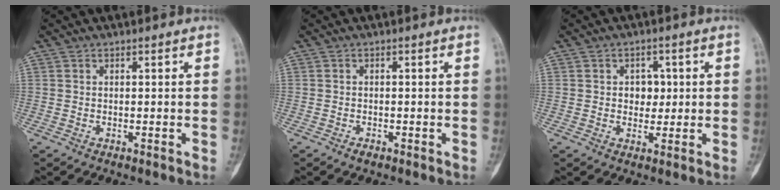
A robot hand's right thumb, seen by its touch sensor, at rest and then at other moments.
{"total": 1.1, "force": [-0.7, 0.6, 0.6], "torque": [-0.008, 0.002, -0.013]}
{"total": 4.1, "force": [0.6, 3.3, 2.4], "torque": [-0.004, 0.002, 0.006]}